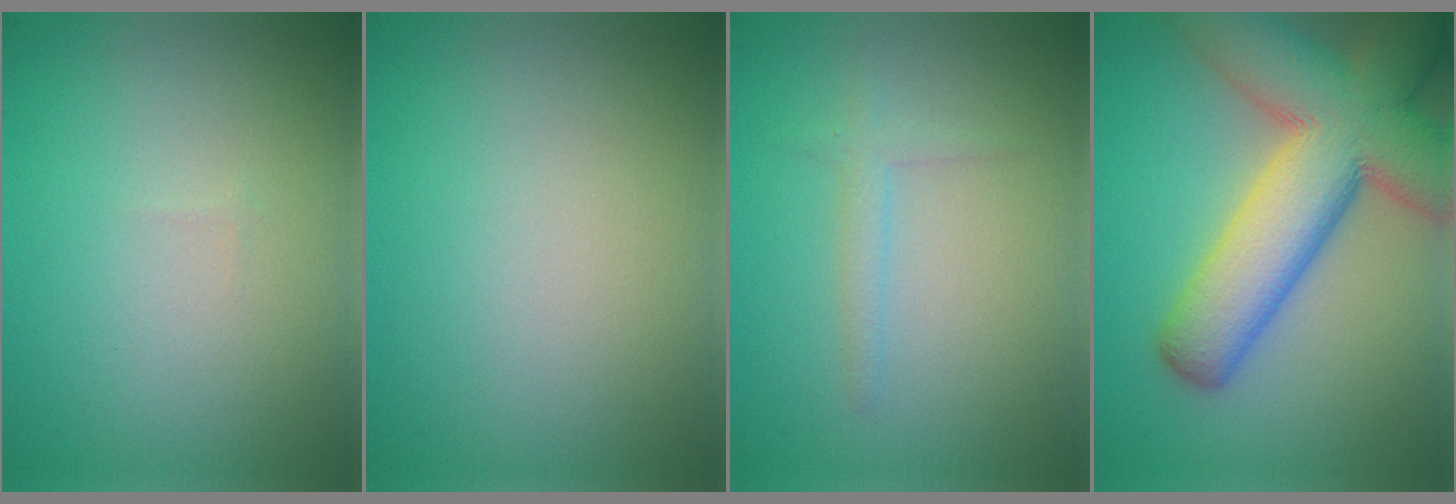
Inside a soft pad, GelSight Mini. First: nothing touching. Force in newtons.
{"total": 0.0}
{"total": 1.4, "press": 1.4, "slide": 0.1}
{"total": 13.4, "press": 13.4, "slide": 0.8}